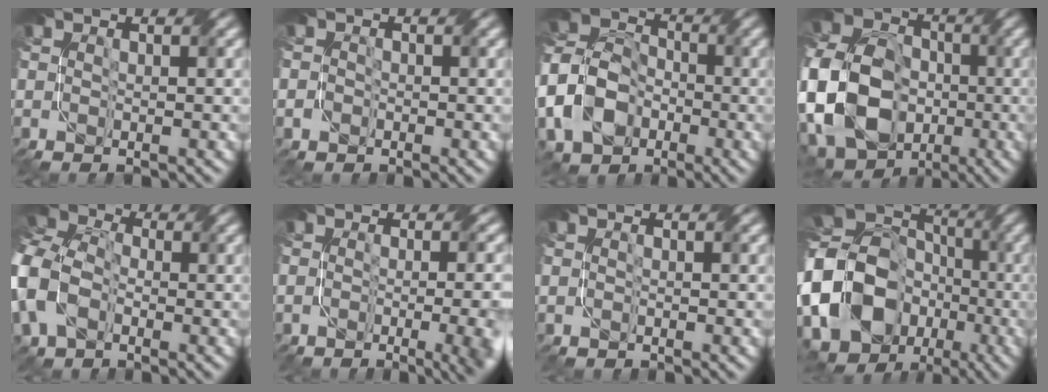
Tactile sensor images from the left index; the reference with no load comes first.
{"total": 1.2, "force": [-0.5, 1.1, 0.0], "torque": [0.003, -0.001, -0.005]}
{"total": 6.9, "force": [-2.7, 5.6, 2.9], "torque": [-0.064, 0.009, -0.061]}
{"total": 14.6, "force": [-2.9, 11.7, 8.4], "torque": [-0.210, -0.002, -0.053]}
{"total": 8.0, "force": [-1.5, 6.0, 5.1], "torque": [-0.135, 0.013, -0.048]}
{"total": 12.5, "force": [-2.4, 6.8, 10.3], "torque": [-0.058, 0.003, -0.002]}
{"total": 0.0}
{"total": 22.6, "force": [-6.7, 20.0, 8.2], "torque": [-0.187, -0.025, -0.147]}